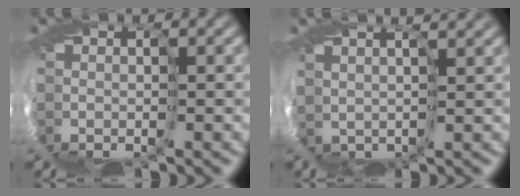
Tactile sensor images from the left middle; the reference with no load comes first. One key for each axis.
{"total": 4.7, "fx": 3.7, "fy": 1.6, "fz": 2.3, "tx": -0.038, "ty": 0.035, "tz": 0.046}